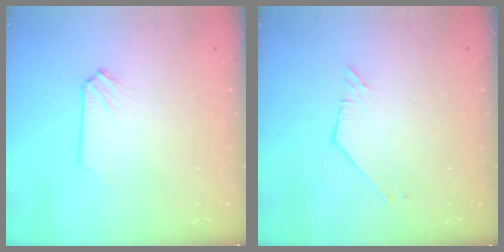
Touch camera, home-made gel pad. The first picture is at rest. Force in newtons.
{"total": 2.0, "press": 2.0, "slide": 0.1}